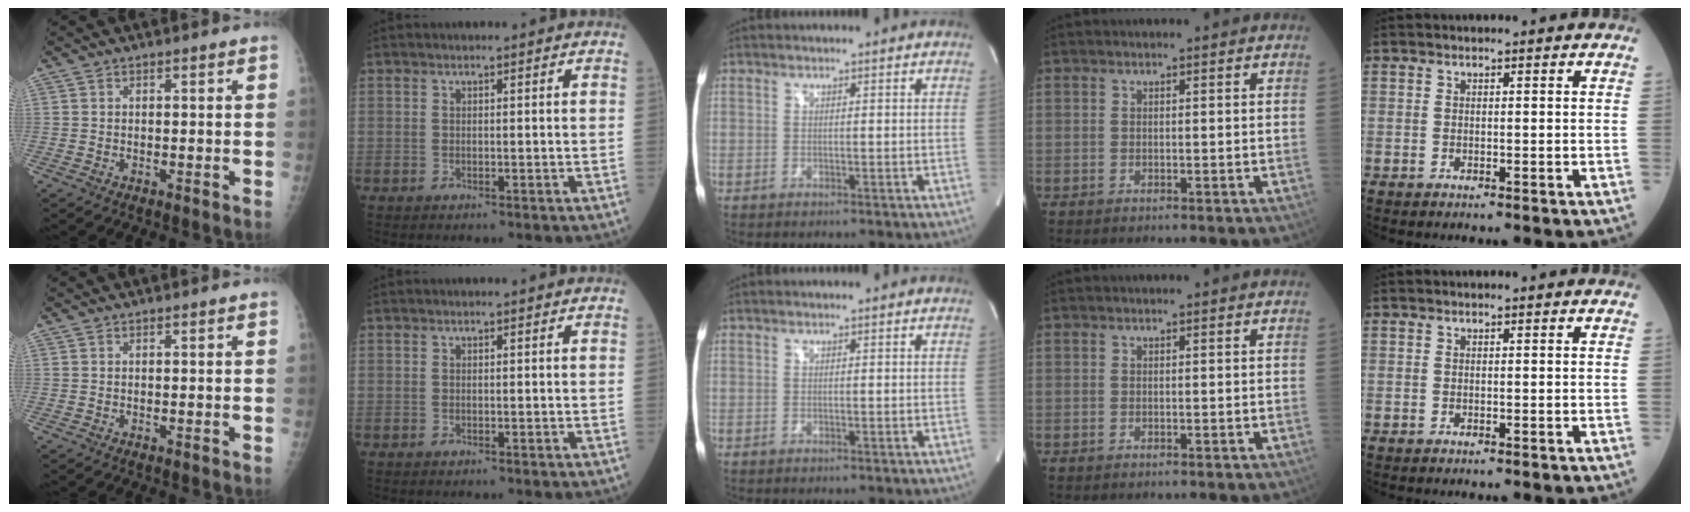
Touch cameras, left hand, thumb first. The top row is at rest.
{}